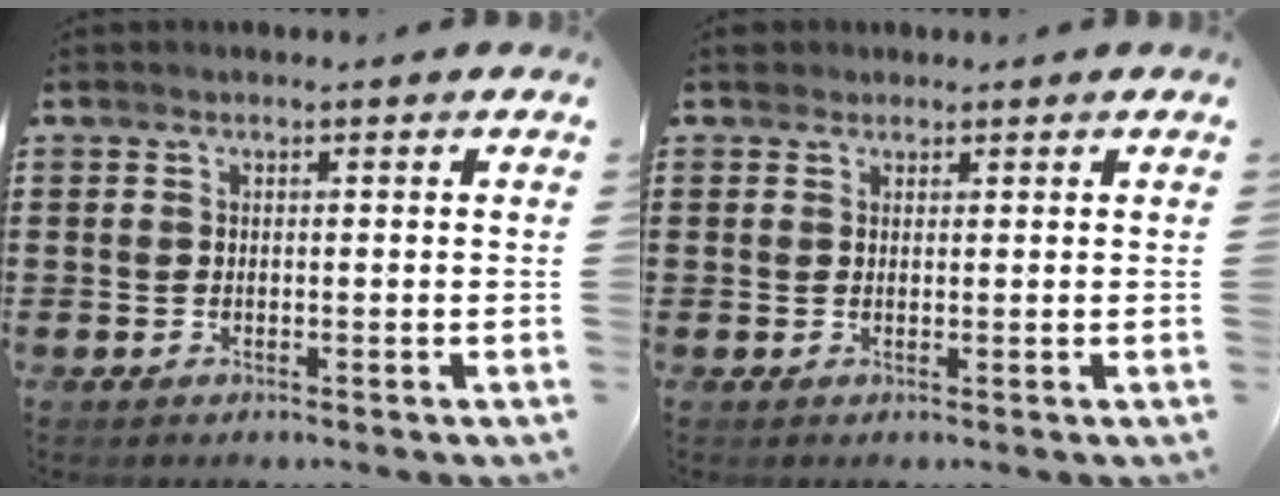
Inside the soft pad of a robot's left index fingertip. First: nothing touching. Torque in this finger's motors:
{"motor_torque": [0.28, -0.29, 0.00, 0.01]}